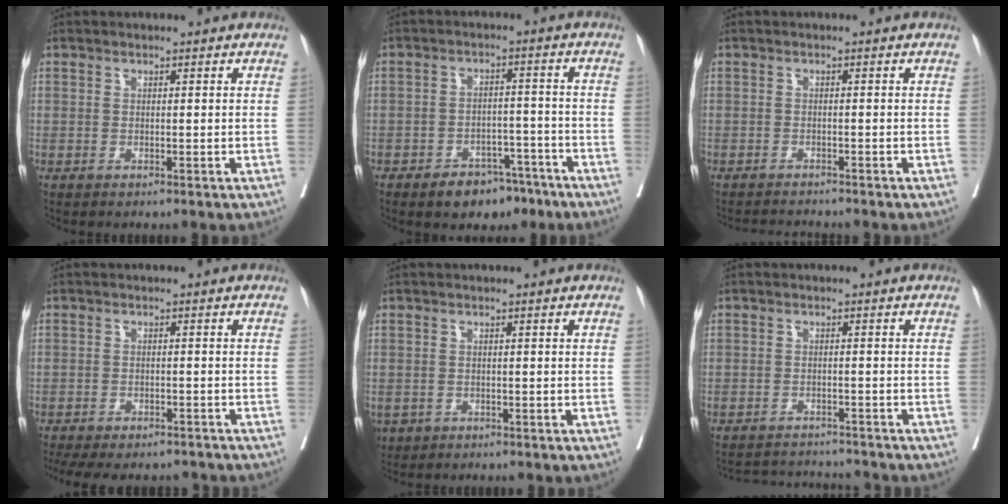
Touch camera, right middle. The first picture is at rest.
{"total": 7.1, "force": [-5.1, 3.9, 3.0], "torque": [-0.031, 0.013, -0.071]}
{"total": 3.8, "force": [-3.7, -0.3, 0.8], "torque": [-0.008, -0.011, -0.057]}
{"total": 12.4, "force": [-10.7, 4.3, 4.6], "torque": [-0.091, -0.004, -0.137]}
{"total": 2.9, "force": [-1.5, 2.4, 0.7], "torque": [-0.012, -0.001, -0.023]}
{"total": 6.2, "force": [-6.2, 0.2, 0.1], "torque": [0.000, 0.001, -0.091]}